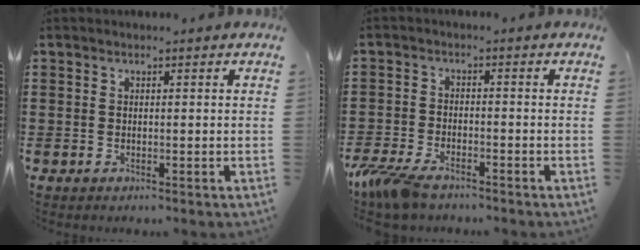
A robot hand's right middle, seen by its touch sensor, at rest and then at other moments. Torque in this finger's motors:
{"motor_torque": [1.35, 0.24, 0.22, 0.21]}